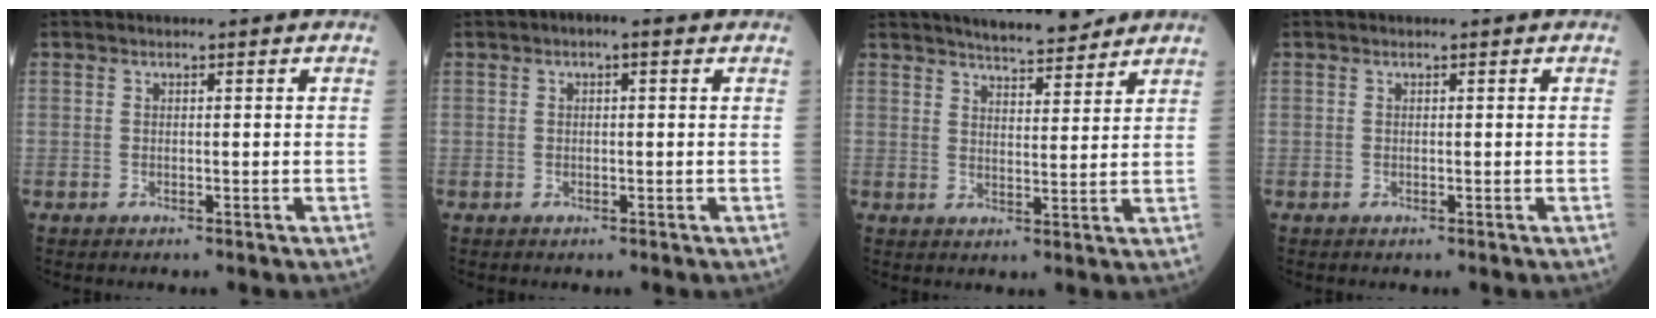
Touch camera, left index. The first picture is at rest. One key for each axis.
{"total": 1.9, "fx": 0.8, "fy": 0.6, "fz": 1.6, "tx": -0.026, "ty": 0.013, "tz": 0.009}
{"total": 9.0, "fx": 8.0, "fy": 1.4, "fz": 3.8, "tx": -0.056, "ty": 0.008, "tz": 0.118}
{"total": 0.0}